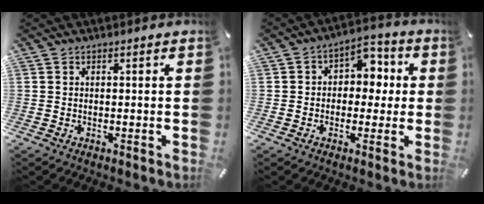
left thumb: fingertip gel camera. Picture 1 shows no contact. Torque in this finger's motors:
{"motor_torque": [-0.13, 0.07, 0.04, 0.07, -0.02]}